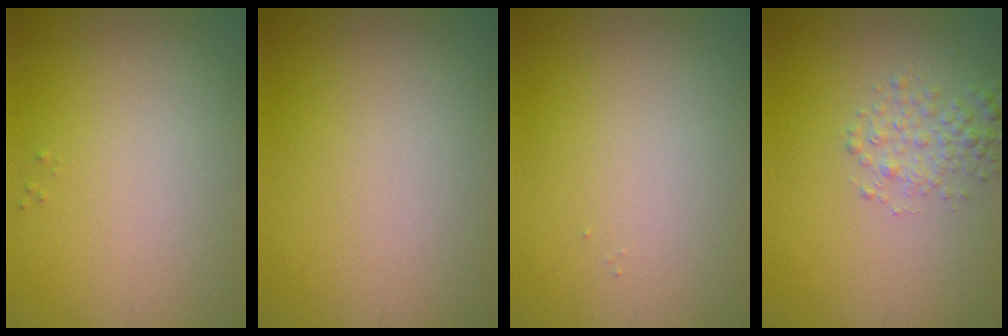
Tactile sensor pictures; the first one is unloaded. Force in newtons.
{"total": 0.0}
{"total": 0.0}
{"total": 2.2, "press": 2.2, "slide": 0.1}